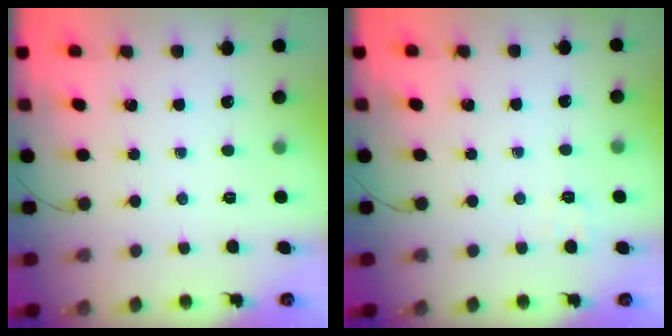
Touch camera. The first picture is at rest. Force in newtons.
{"total": 2.1, "press": 1.4, "slide": 1.6}